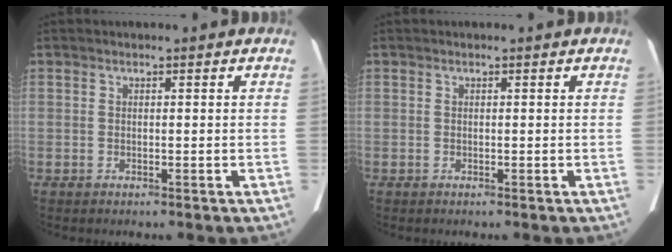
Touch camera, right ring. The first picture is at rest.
{"total": 0.0}